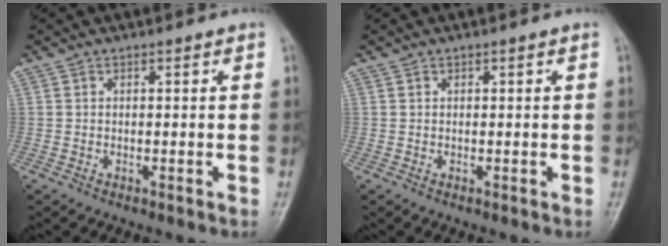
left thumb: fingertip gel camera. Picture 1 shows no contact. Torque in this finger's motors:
{"motor_torque": [0.00, 0.00, 0.00, 0.00, 0.00]}